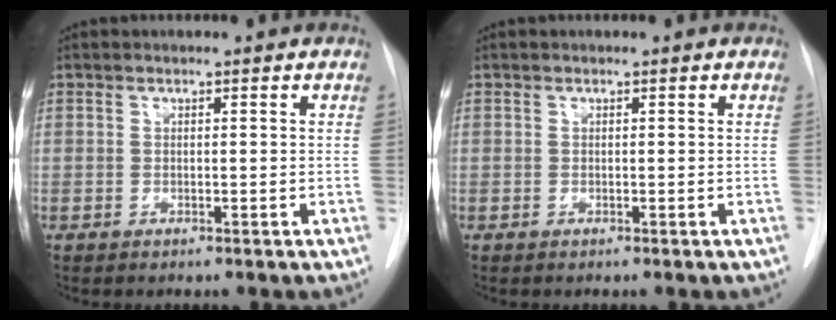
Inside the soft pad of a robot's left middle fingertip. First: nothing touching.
{"total": 0.0}